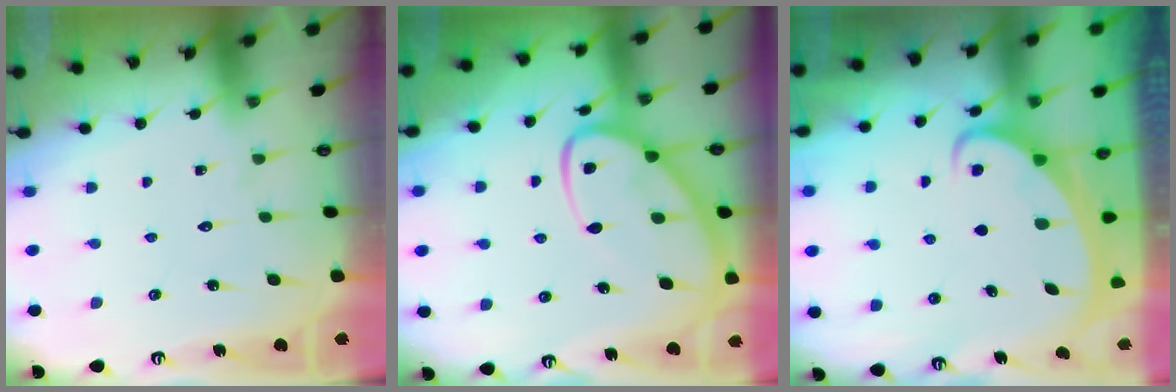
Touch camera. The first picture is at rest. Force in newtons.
{"total": 11.2, "press": 11.1, "slide": 1.0}
{"total": 2.0, "press": 2.0, "slide": 0.3}